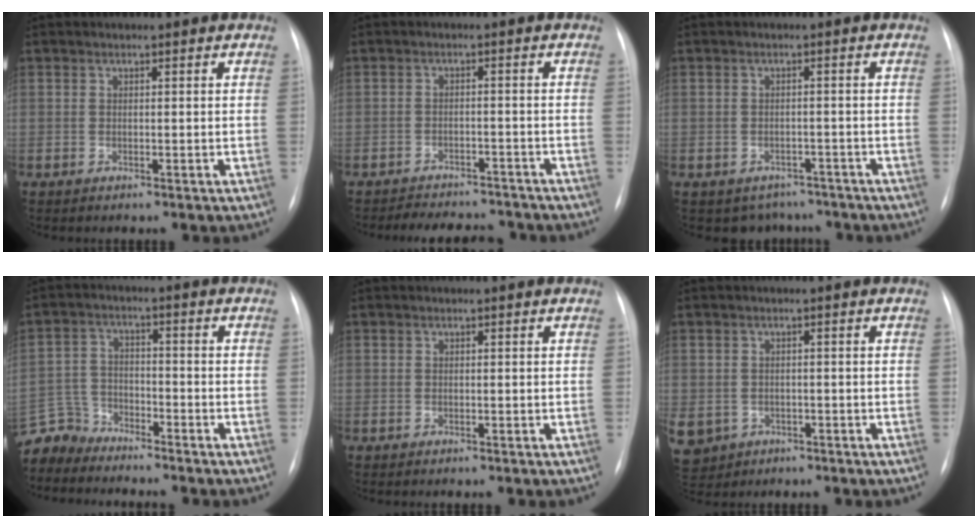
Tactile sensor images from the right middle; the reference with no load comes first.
{"total": 9.3, "force": [-8.6, 2.6, 2.3], "torque": [-0.040, 0.003, -0.108]}
{"total": 4.8, "force": [-3.9, 2.9, 0.3], "torque": [0.002, 0.010, -0.047]}
{"total": 6.1, "force": [-5.8, 1.3, -1.1], "torque": [0.015, 0.002, -0.119]}
{"total": 0.0}
{"total": 11.3, "force": [-4.6, 9.6, 3.9], "torque": [-0.133, -0.003, -0.055]}